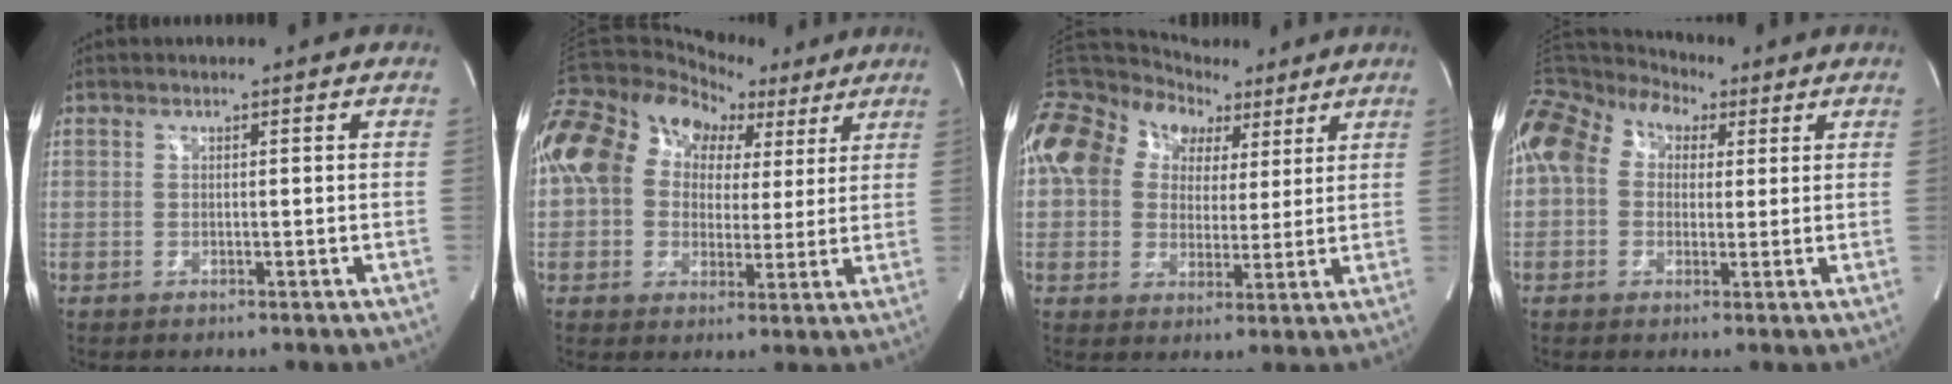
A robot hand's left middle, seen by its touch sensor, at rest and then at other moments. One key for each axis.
{"total": 23.4, "fx": 8.5, "fy": 17.5, "fz": 13.0, "tx": -0.280, "ty": 0.121, "tz": 0.150}
{"total": 18.1, "fx": 7.2, "fy": 13.4, "fz": 9.8, "tx": -0.209, "ty": 0.088, "tz": 0.125}
{"total": 15.6, "fx": 4.9, "fy": 11.1, "fz": 9.8, "tx": -0.222, "ty": 0.078, "tz": 0.082}